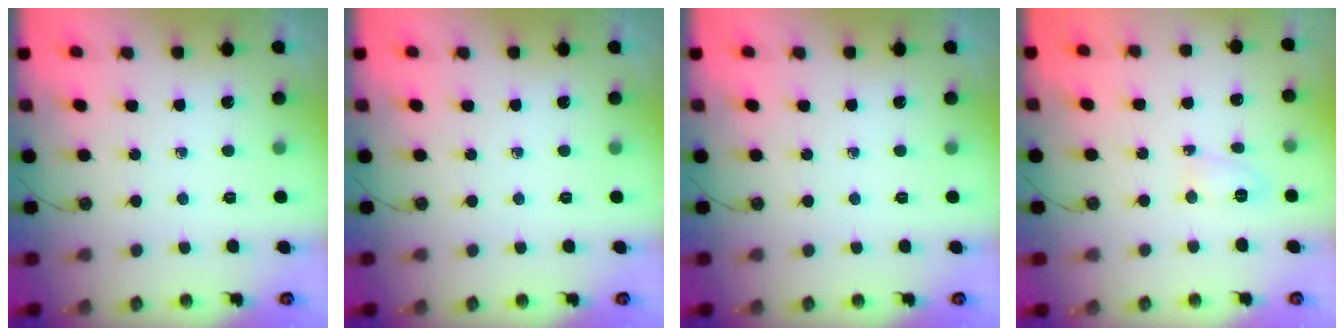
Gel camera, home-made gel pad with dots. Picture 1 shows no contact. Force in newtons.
{"total": 0.0}
{"total": 0.0}
{"total": 5.1, "press": 3.7, "slide": 3.5}